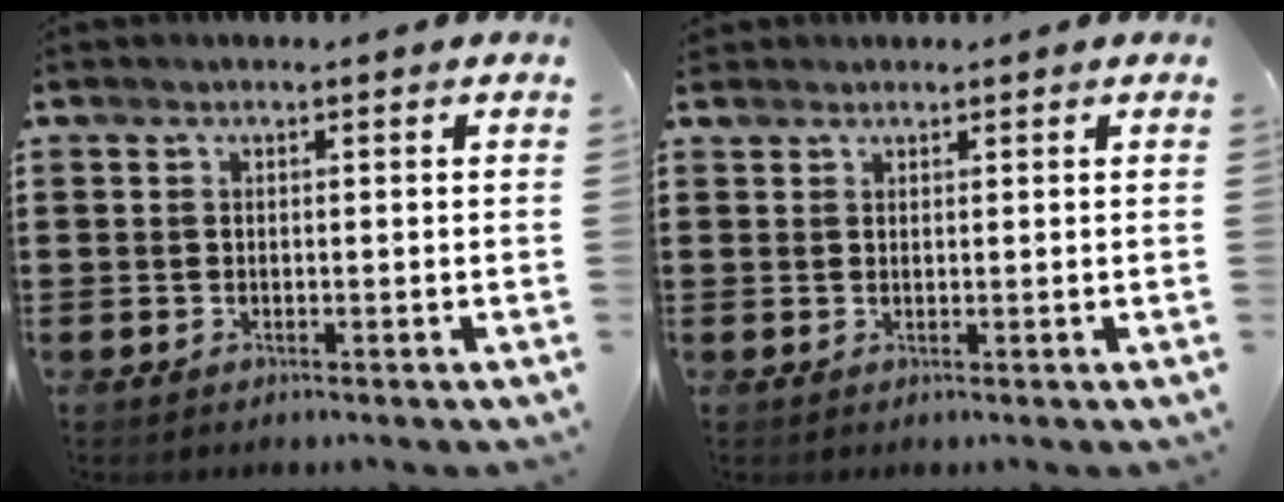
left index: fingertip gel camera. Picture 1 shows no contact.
{"total": 1.2, "force": [1.1, 0.6, 0.1], "torque": [-0.006, 0.002, 0.021]}